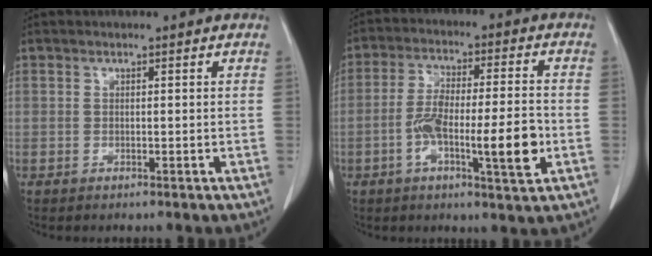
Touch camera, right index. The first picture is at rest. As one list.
[{"total": 12.3, "force": [-3.3, 1.9, 11.6], "torque": [-0.199, 0.005, -0.056]}]